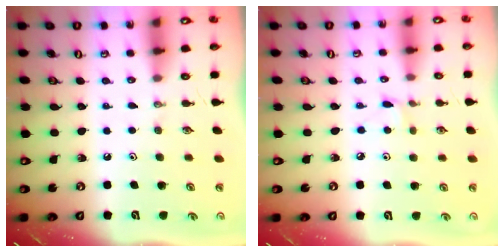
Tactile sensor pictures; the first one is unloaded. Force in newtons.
{"total": 3.7, "press": 3.6, "slide": 0.5}